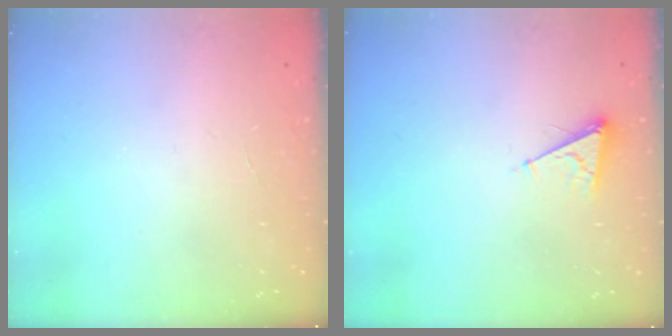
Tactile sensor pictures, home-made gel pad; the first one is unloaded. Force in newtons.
{"total": 4.4, "press": 4.4, "slide": 0.6}